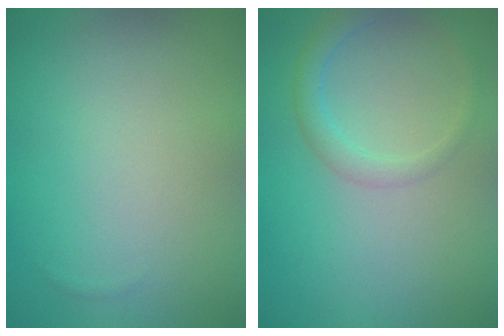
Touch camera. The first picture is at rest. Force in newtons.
{"total": 2.3, "press": 2.3, "slide": 0.1}